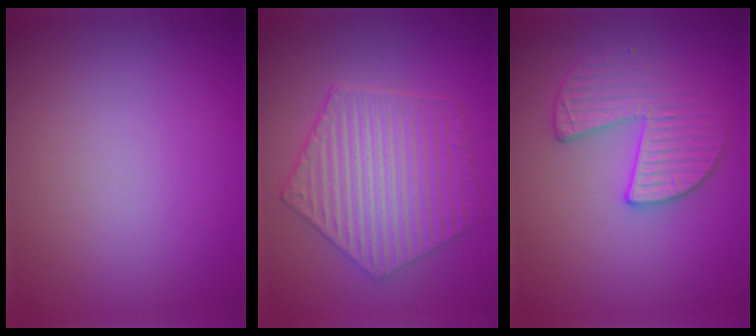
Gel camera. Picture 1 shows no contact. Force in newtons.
{"total": 6.8, "press": 5.0, "slide": 4.6}
{"total": 3.3, "press": 3.2, "slide": 0.6}